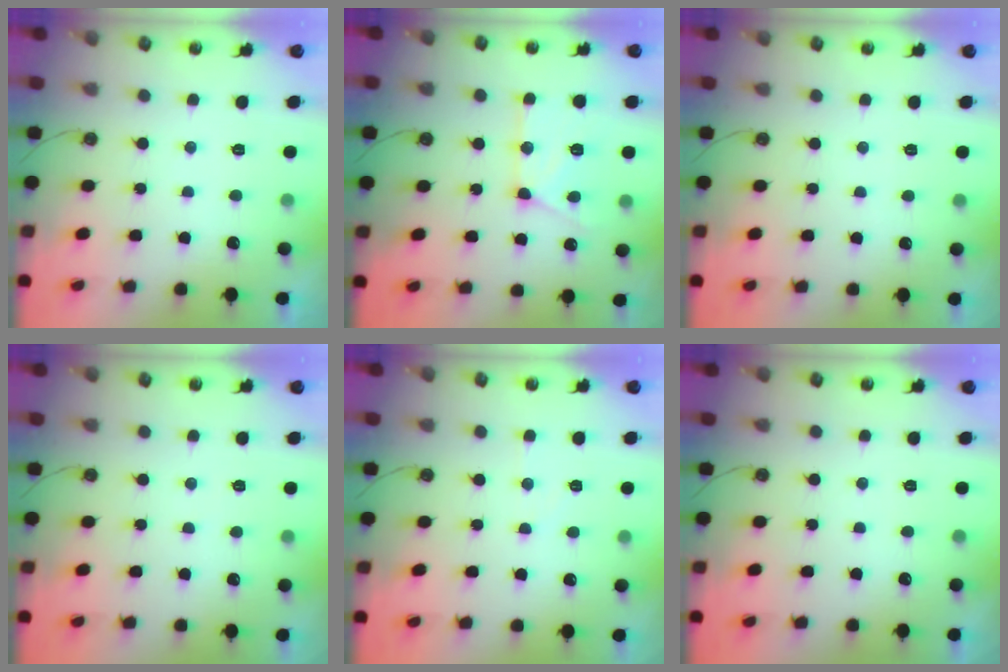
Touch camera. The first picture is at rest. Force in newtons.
{"total": 13.4, "press": 13.3, "slide": 1.2}
{"total": 1.7, "press": 1.7, "slide": 0.3}
{"total": 2.0, "press": 1.9, "slide": 0.5}
{"total": 4.2, "press": 4.1, "slide": 0.6}
{"total": 0.0}